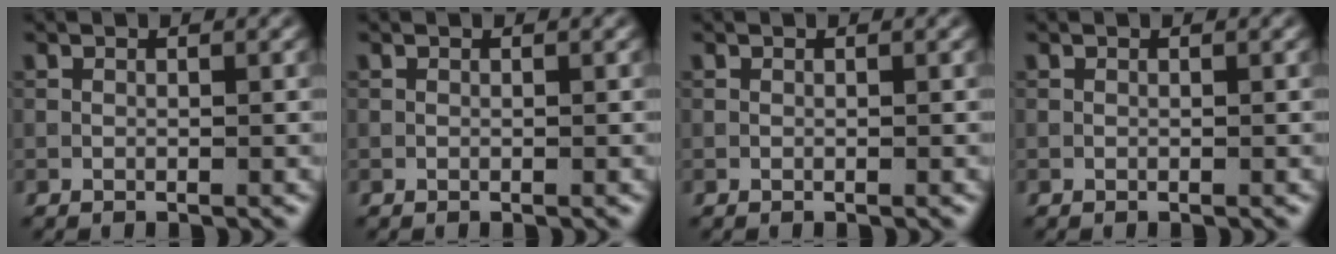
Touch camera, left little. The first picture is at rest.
{"total": 0.0}
{"total": 0.0}
{"total": 0.0}